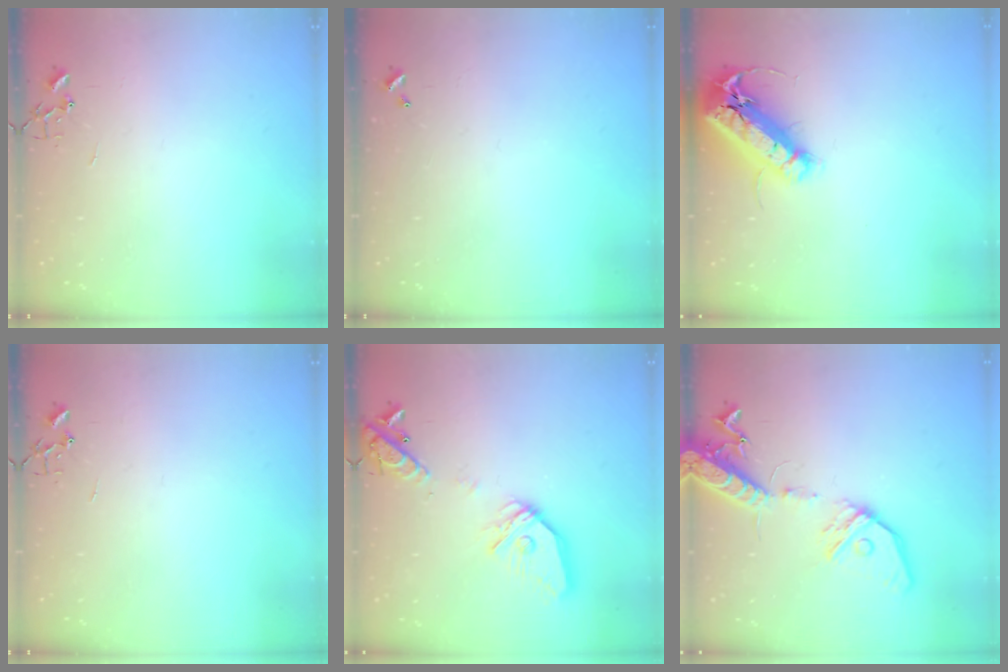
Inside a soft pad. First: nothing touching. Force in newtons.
{"total": 0.0}
{"total": 18.8, "press": 18.4, "slide": 3.8}
{"total": 0.0}
{"total": 17.0, "press": 16.8, "slide": 2.6}
{"total": 17.0, "press": 16.7, "slide": 3.3}